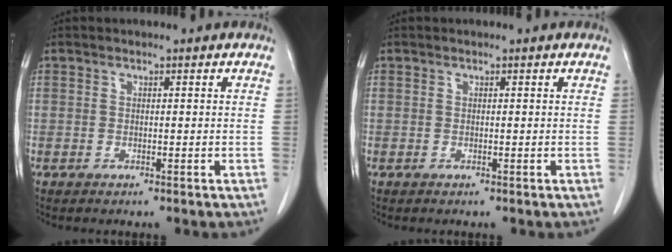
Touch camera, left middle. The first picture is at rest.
{"total": 0.0}